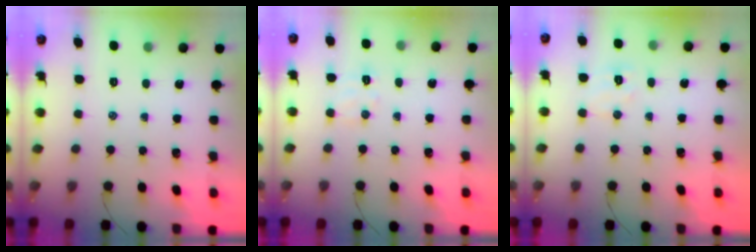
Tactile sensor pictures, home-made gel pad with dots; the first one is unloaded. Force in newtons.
{"total": 5.5, "press": 5.4, "slide": 1.3}
{"total": 5.9, "press": 5.8, "slide": 1.2}